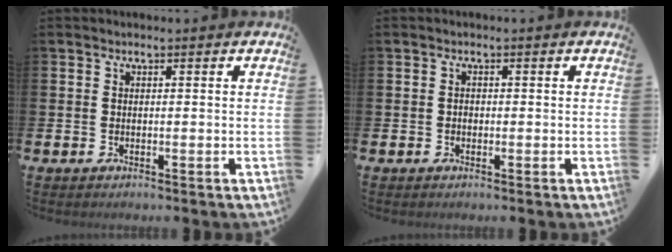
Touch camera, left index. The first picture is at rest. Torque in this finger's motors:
{"motor_torque": [-0.05, 0.01, -0.02, 0.00]}